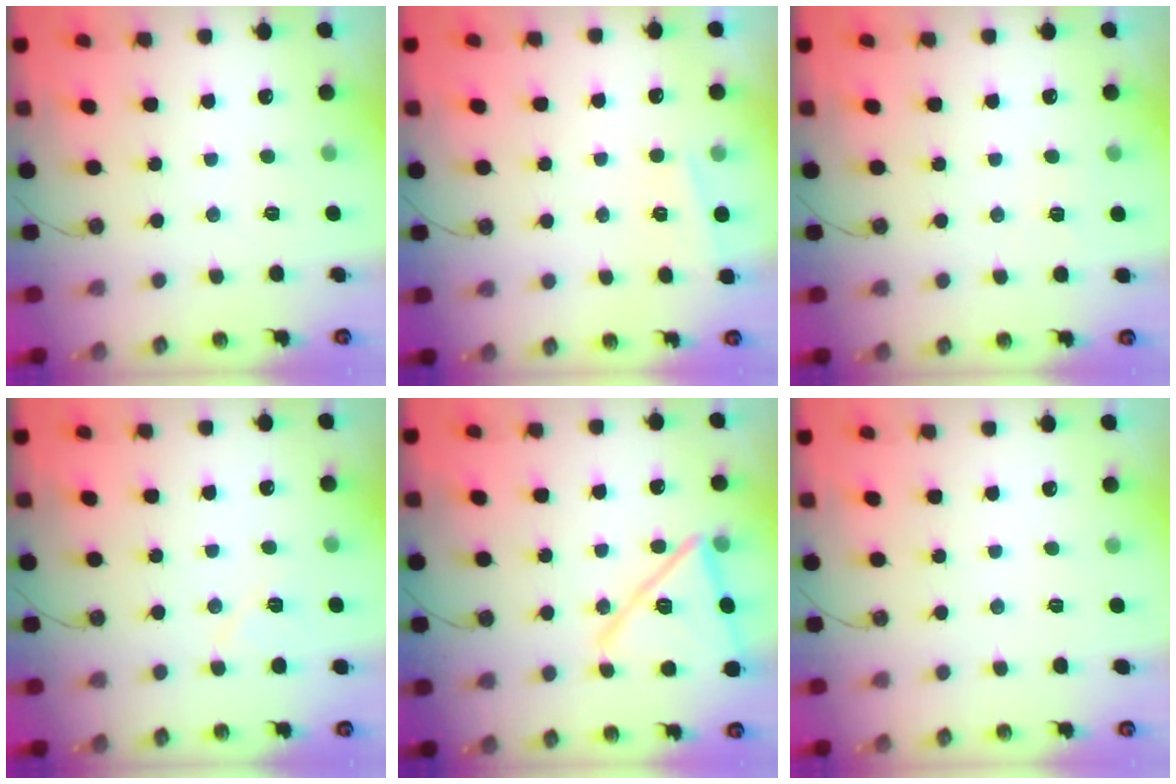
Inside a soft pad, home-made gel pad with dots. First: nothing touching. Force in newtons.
{"total": 1.6, "press": 1.0, "slide": 1.2}
{"total": 2.7, "press": 2.7, "slide": 0.5}
{"total": 6.1, "press": 5.6, "slide": 2.5}
{"total": 17.1, "press": 17.0, "slide": 1.0}
{"total": 0.0}